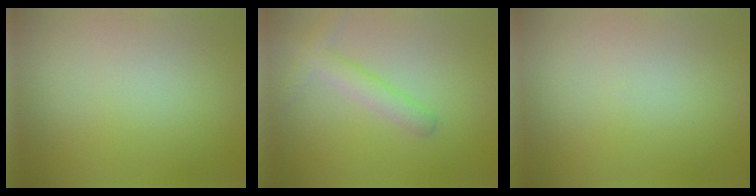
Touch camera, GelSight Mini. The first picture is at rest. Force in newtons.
{"total": 2.5, "press": 2.5, "slide": 0.2}
{"total": 0.0}